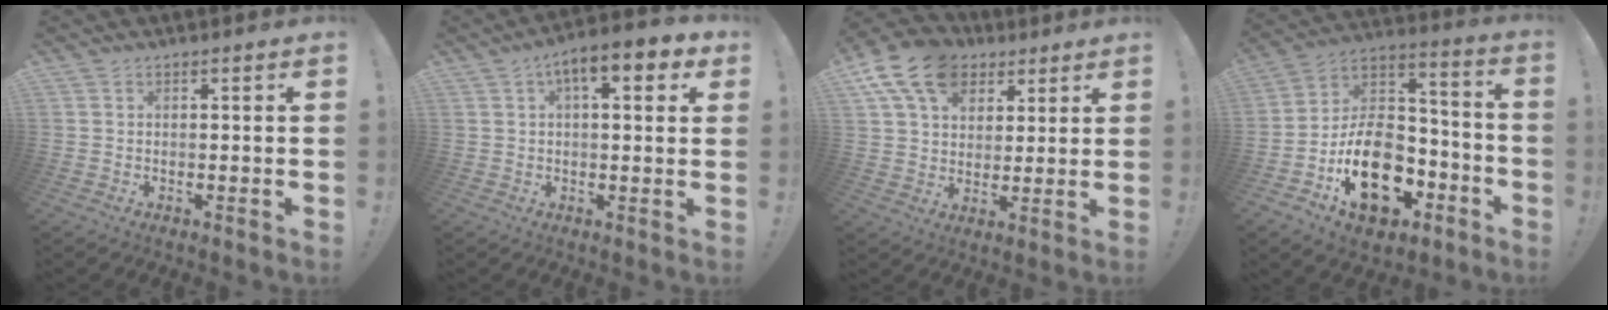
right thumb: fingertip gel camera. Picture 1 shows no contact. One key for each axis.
{"total": 8.8, "fx": 3.7, "fy": 3.0, "fz": 7.4, "tx": -0.093, "ty": -0.014, "tz": 0.056}
{"total": 16.4, "fx": 8.0, "fy": 11.5, "fz": 8.6, "tx": -0.141, "ty": -0.033, "tz": 0.152}
{"total": 21.0, "fx": -8.5, "fy": 14.3, "fz": 12.9, "tx": -0.192, "ty": 0.060, "tz": -0.124}